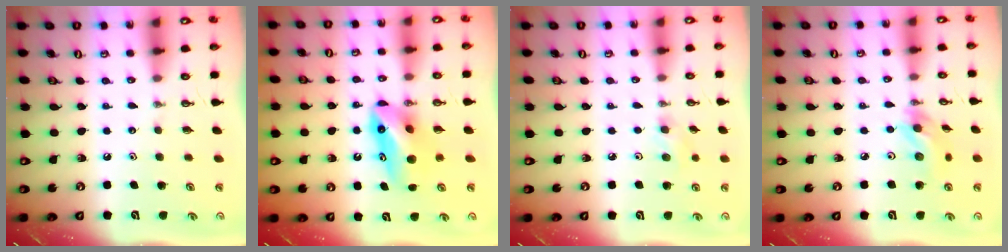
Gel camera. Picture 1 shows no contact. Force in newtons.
{"total": 9.8, "press": 8.8, "slide": 4.2}
{"total": 7.0, "press": 5.7, "slide": 4.2}
{"total": 11.4, "press": 11.2, "slide": 2.3}